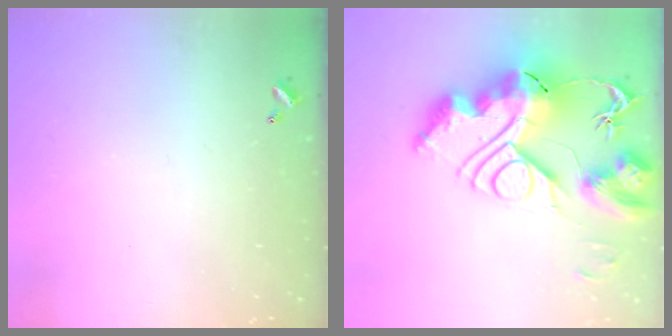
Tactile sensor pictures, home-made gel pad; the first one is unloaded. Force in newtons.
{"total": 0.7, "press": 0.7, "slide": 0.0}